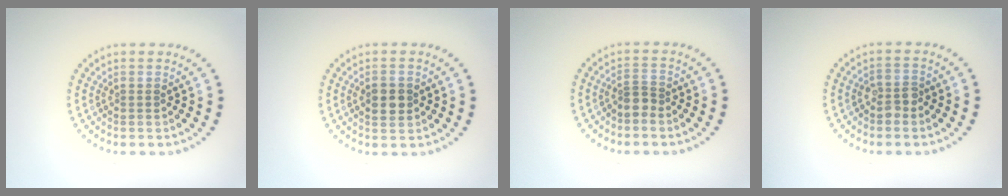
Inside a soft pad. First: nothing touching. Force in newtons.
{"total": 2.8, "press": 2.8, "slide": 0.2}
{"total": 1.2, "press": 0.9, "slide": 0.8}
{"total": 1.8, "press": 1.7, "slide": 0.6}